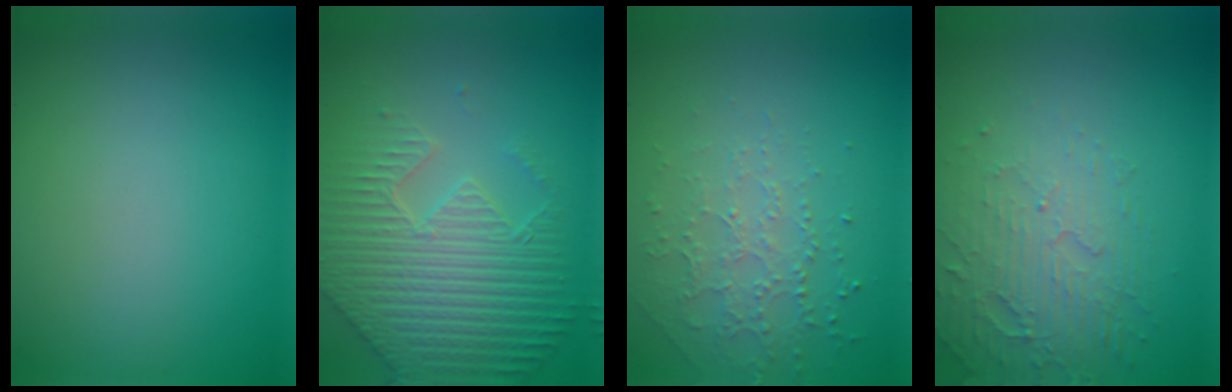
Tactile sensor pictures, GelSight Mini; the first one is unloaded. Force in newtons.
{"total": 7.9, "press": 5.9, "slide": 5.3}
{"total": 1.7, "press": 1.5, "slide": 0.8}
{"total": 5.2, "press": 3.2, "slide": 4.0}